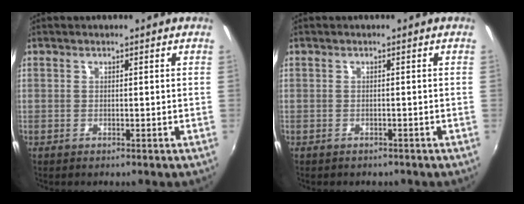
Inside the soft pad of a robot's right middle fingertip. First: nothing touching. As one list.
[{"total": 1.6, "force": [-1.2, 0.9, 0.4], "torque": [-0.012, -0.006, -0.015]}]